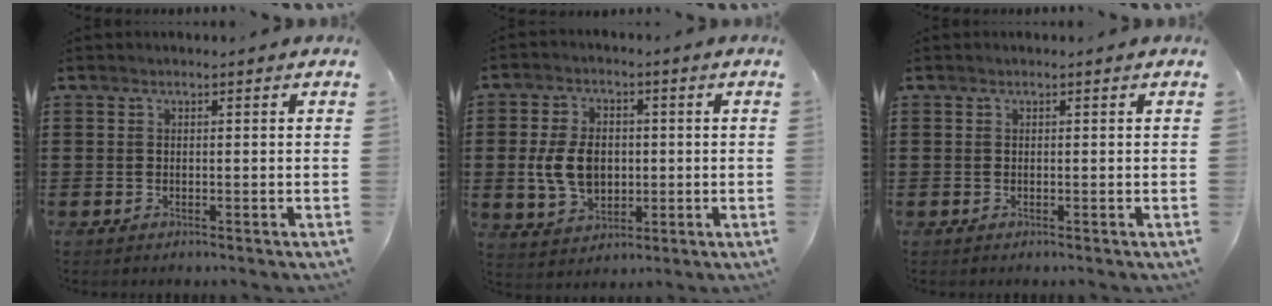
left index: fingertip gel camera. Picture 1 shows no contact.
{"total": 7.8, "force": [-0.2, 5.6, 5.4], "torque": [-0.121, 0.008, -0.009]}
{"total": 0.0}